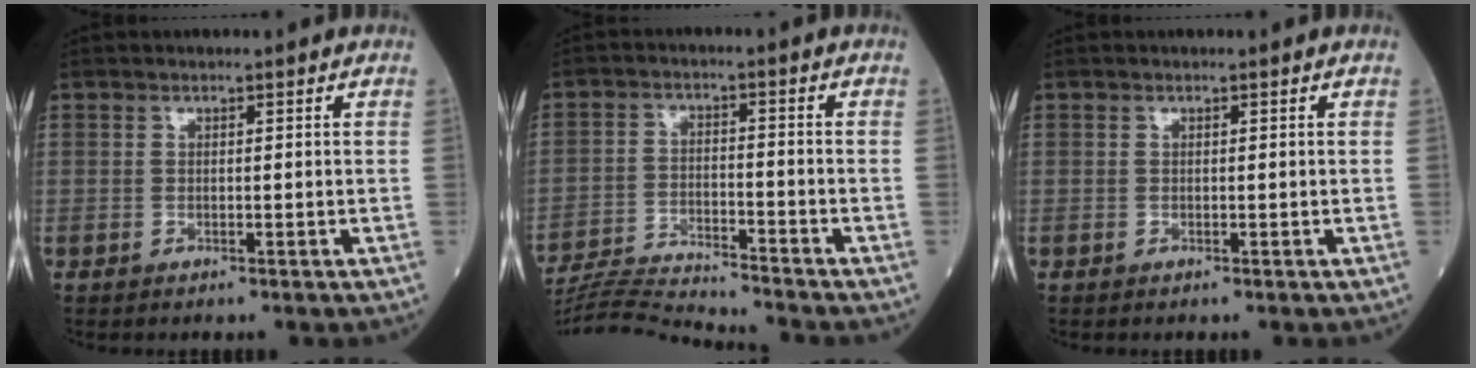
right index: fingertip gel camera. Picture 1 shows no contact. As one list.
[{"total": 10.7, "force": [-10.4, -1.7, 1.8], "torque": [-0.029, -0.004, -0.183]}, {"total": 0.0}]